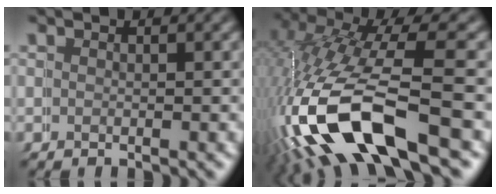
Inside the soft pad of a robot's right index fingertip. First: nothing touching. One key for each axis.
{"total": 10.6, "fx": -2.7, "fy": 5.4, "fz": 8.7, "tx": -0.211, "ty": -0.038, "tz": -0.015}